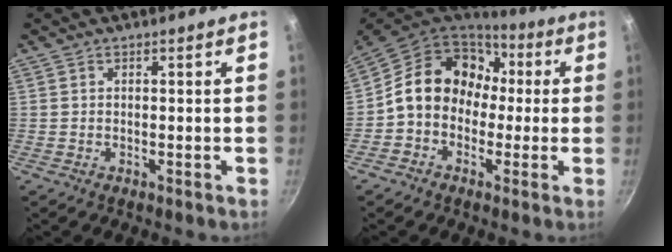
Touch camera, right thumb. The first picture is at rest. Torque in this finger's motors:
{"motor_torque": [1.60, 1.41, 1.31, -0.62, 0.55]}